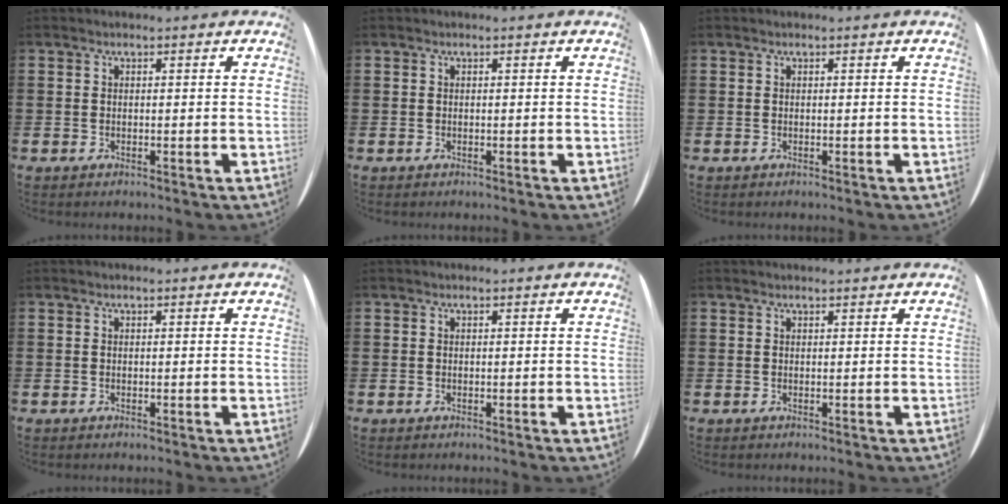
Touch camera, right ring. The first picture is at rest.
{"total": 0.0}
{"total": 0.0}
{"total": 0.0}
{"total": 0.0}
{"total": 0.0}